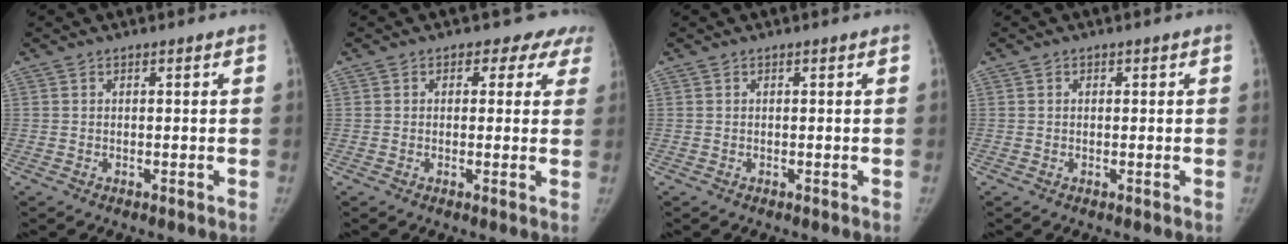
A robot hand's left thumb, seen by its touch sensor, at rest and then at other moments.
{"total": 5.2, "force": [3.0, 4.0, 1.7], "torque": [0.026, -0.004, 0.018]}
{"total": 0.0}
{"total": 0.8, "force": [0.1, 0.7, 0.2], "torque": [0.005, 0.002, -0.003]}